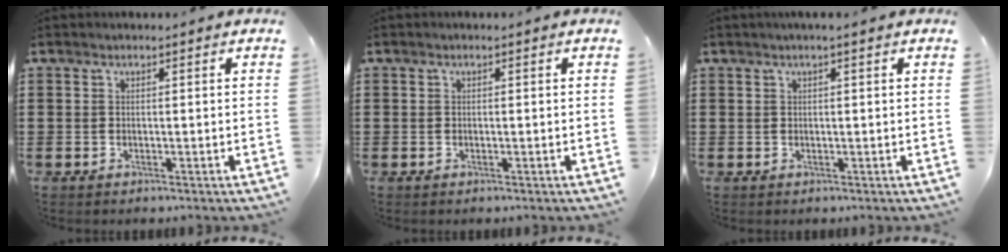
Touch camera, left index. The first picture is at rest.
{"total": 0.0}
{"total": 0.9, "force": [0.4, -0.1, 0.8], "torque": [-0.015, 0.000, 0.008]}